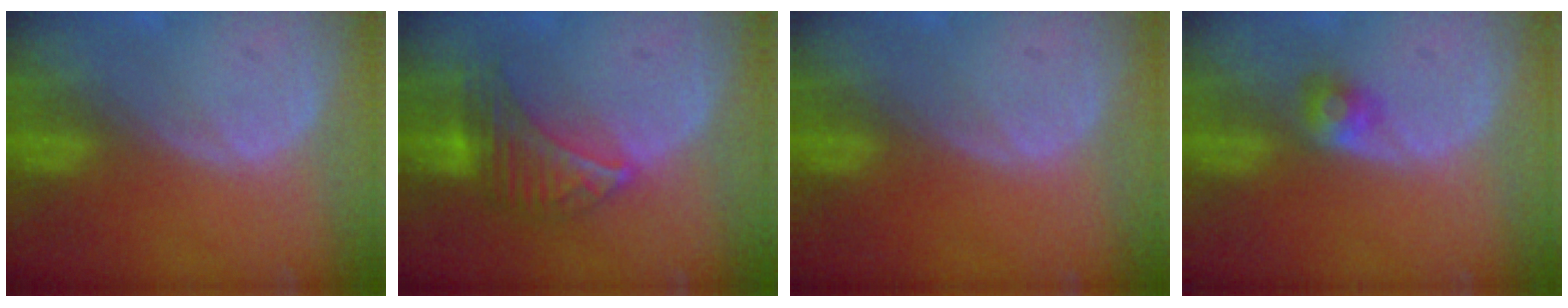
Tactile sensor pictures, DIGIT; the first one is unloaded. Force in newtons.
{"total": 6.7, "press": 6.5, "slide": 1.7}
{"total": 0.0}
{"total": 2.5, "press": 2.3, "slide": 0.9}